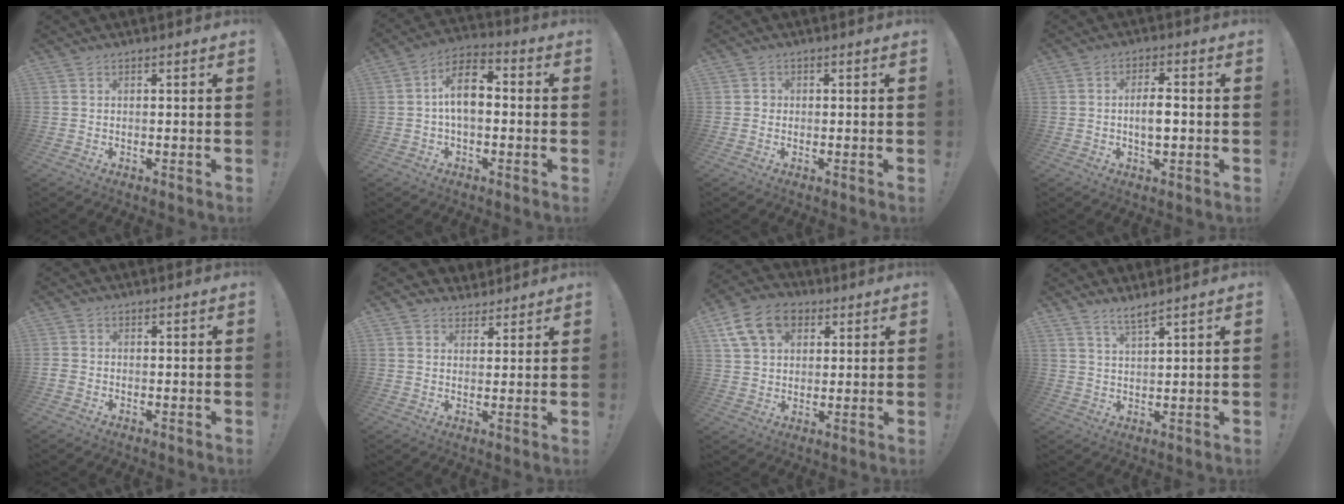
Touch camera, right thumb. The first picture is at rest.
{"total": 10.6, "force": [0.5, 6.1, 8.6], "torque": [-0.151, 0.010, 0.011]}
{"total": 1.4, "force": [-0.4, 1.2, 0.4], "torque": [-0.003, 0.003, -0.008]}
{"total": 5.1, "force": [-0.5, 2.1, 4.6], "torque": [-0.075, 0.002, -0.014]}
{"total": 1.7, "force": [-0.9, 1.3, 0.6], "torque": [-0.007, 0.006, -0.015]}
{"total": 3.7, "force": [2.8, 2.4, 0.3], "torque": [-0.002, -0.018, 0.054]}
{"total": 14.2, "force": [6.1, 10.2, 7.8], "torque": [-0.131, -0.019, 0.120]}
{"total": 4.2, "force": [3.5, 0.2, 2.3], "torque": [-0.045, -0.018, 0.061]}